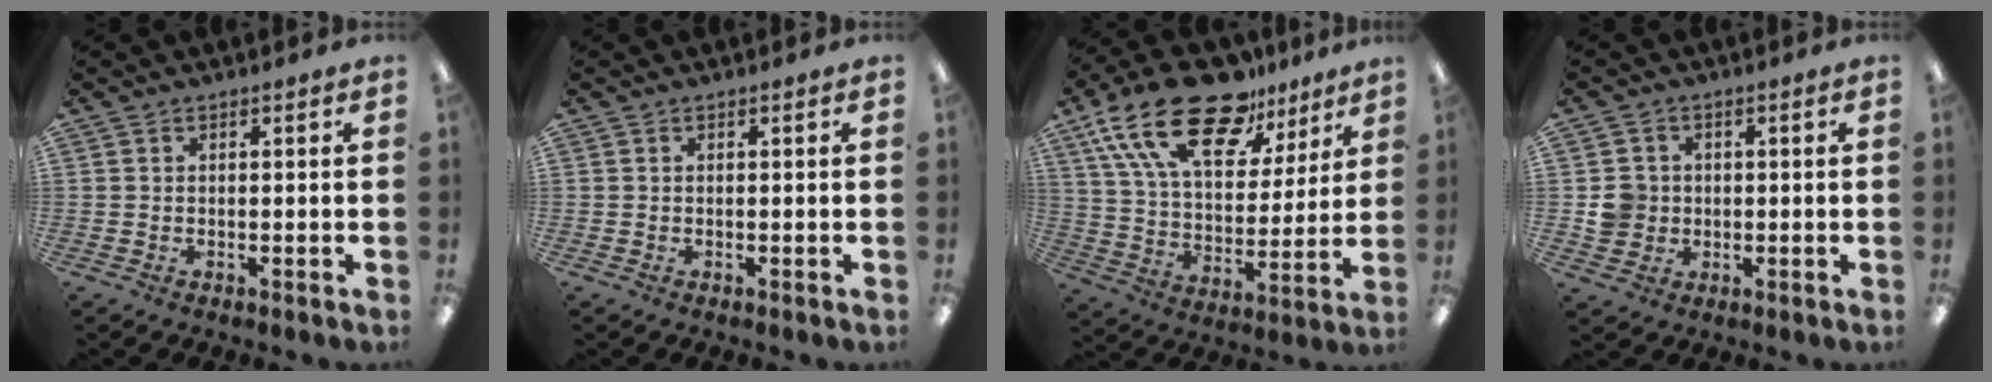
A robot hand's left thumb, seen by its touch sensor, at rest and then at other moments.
{"total": 0.0}
{"total": 23.5, "force": [15.6, 10.8, 13.9], "torque": [-0.257, -0.086, 0.276]}
{"total": 5.4, "force": [0.1, 5.3, 1.3], "torque": [-0.016, 0.010, 0.002]}